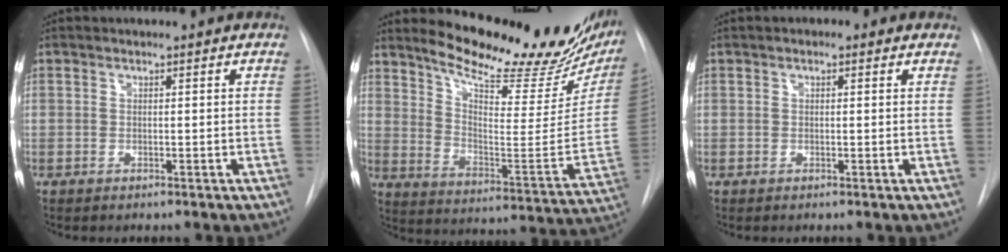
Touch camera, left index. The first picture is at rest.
{"total": 24.3, "force": [20.5, 6.1, 11.5], "torque": [-0.173, -0.060, 0.271]}
{"total": 1.4, "force": [0.8, 0.8, 0.8], "torque": [-0.013, 0.008, 0.005]}